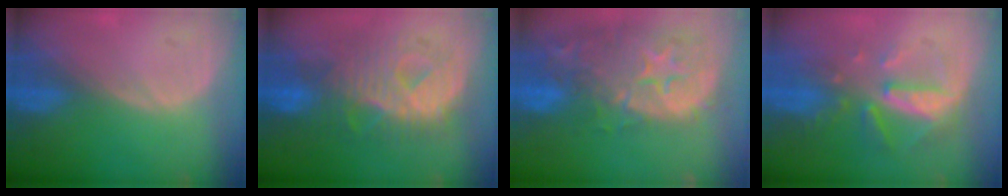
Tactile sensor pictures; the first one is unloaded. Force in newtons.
{"total": 10.4, "press": 10.3, "slide": 0.9}
{"total": 14.9, "press": 12.0, "slide": 8.9}
{"total": 8.0, "press": 7.3, "slide": 3.3}